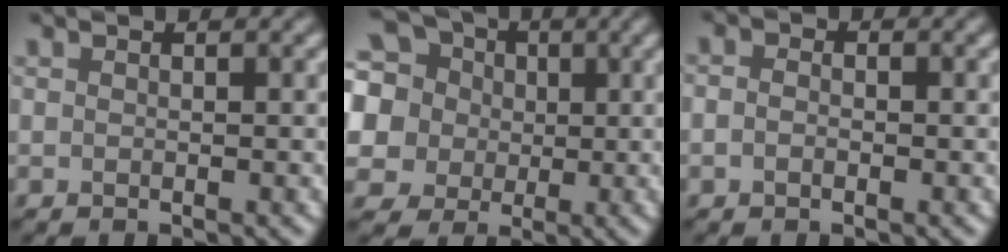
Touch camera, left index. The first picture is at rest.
{"total": 13.8, "force": [3.9, 12.2, 5.3], "torque": [-0.162, 0.024, 0.047]}
{"total": 1.6, "force": [-0.1, 1.2, 1.0], "torque": [-0.012, 0.000, -0.019]}